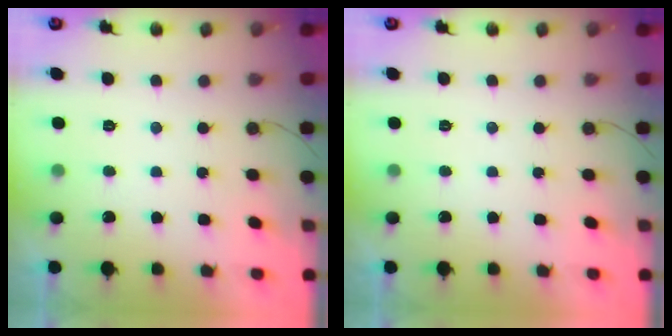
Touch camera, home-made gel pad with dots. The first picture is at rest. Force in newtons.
{"total": 0.0}